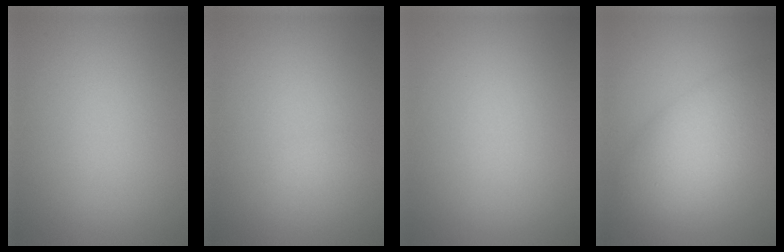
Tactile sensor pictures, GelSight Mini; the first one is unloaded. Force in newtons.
{"total": 0.6, "press": 0.6, "slide": 0.0}
{"total": 0.0}
{"total": 7.4, "press": 7.4, "slide": 0.2}